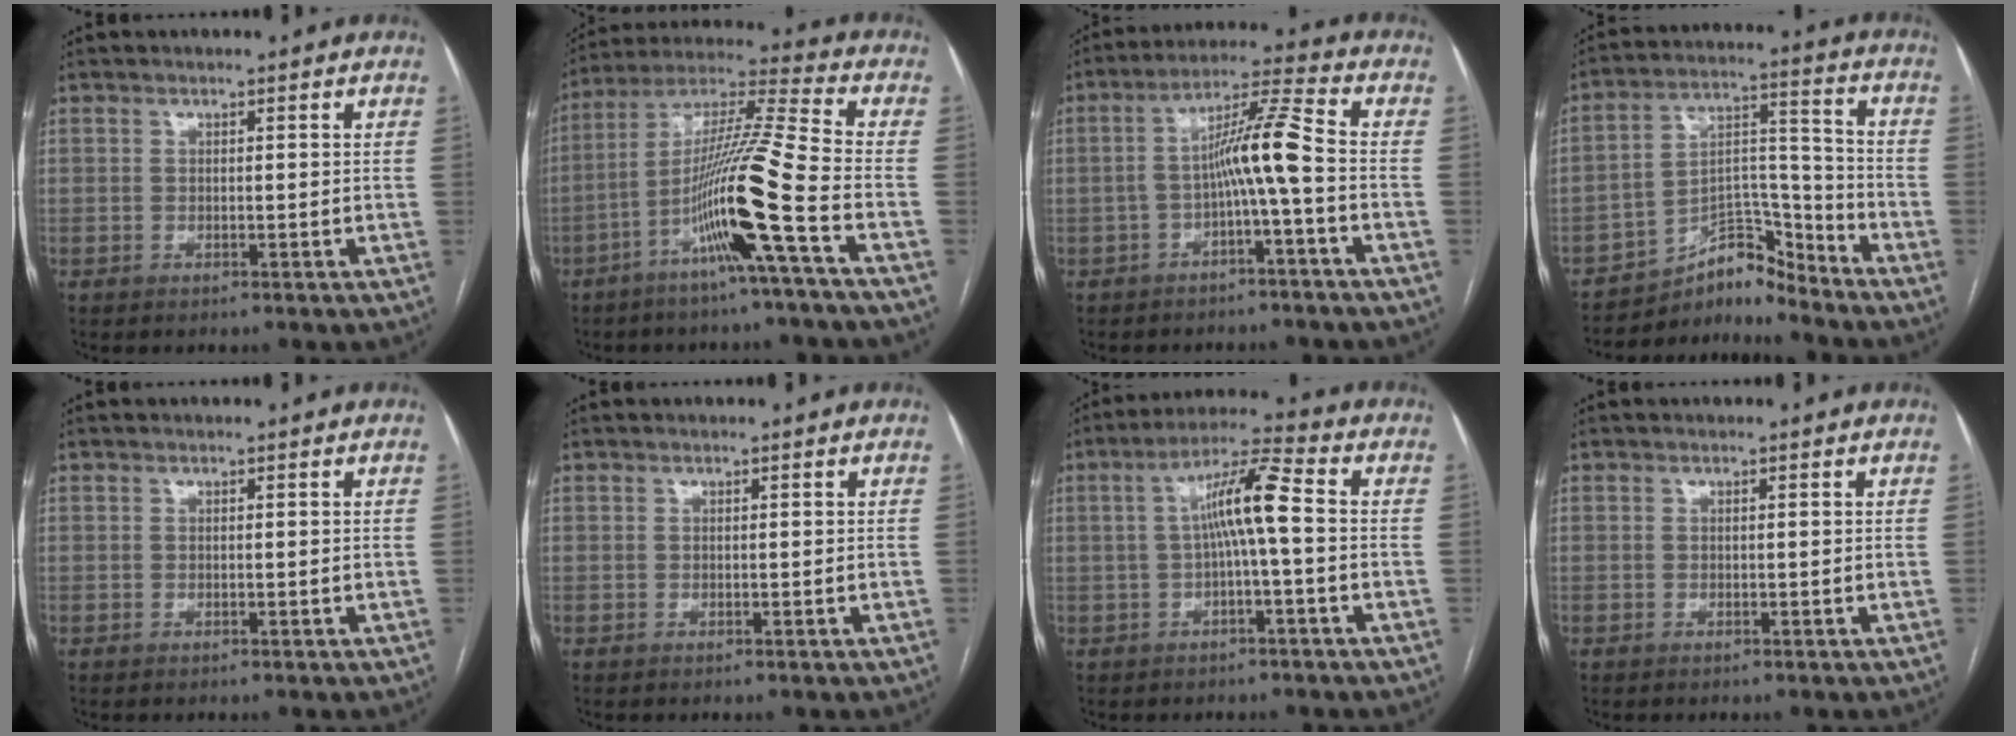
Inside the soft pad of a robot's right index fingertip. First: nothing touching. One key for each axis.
{"total": 15.0, "fx": -6.0, "fy": -2.0, "fz": 13.6, "tx": -0.256, "ty": -0.002, "tz": -0.116}
{"total": 8.2, "fx": -1.9, "fy": -0.5, "fz": 8.0, "tx": -0.138, "ty": 0.026, "tz": -0.034}
{"total": 8.2, "fx": -8.0, "fy": 1.8, "fz": 0.9, "tx": -0.007, "ty": 0.060, "tz": -0.139}
{"total": 0.0}
{"total": 0.0}
{"total": 8.1, "fx": 0.0, "fy": 0.4, "fz": 8.0, "tx": -0.144, "ty": 0.025, "tz": -0.003}
{"total": 0.0}